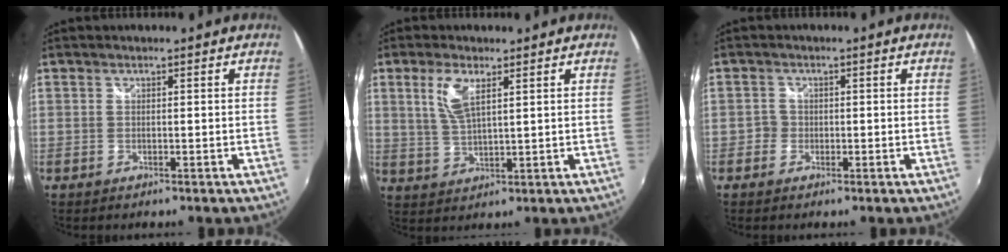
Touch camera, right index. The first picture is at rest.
{"total": 5.8, "force": [2.9, 1.8, 4.7], "torque": [-0.098, 0.005, 0.060]}
{"total": 1.8, "force": [-0.9, 1.6, 0.0], "torque": [-0.001, 0.004, -0.017]}